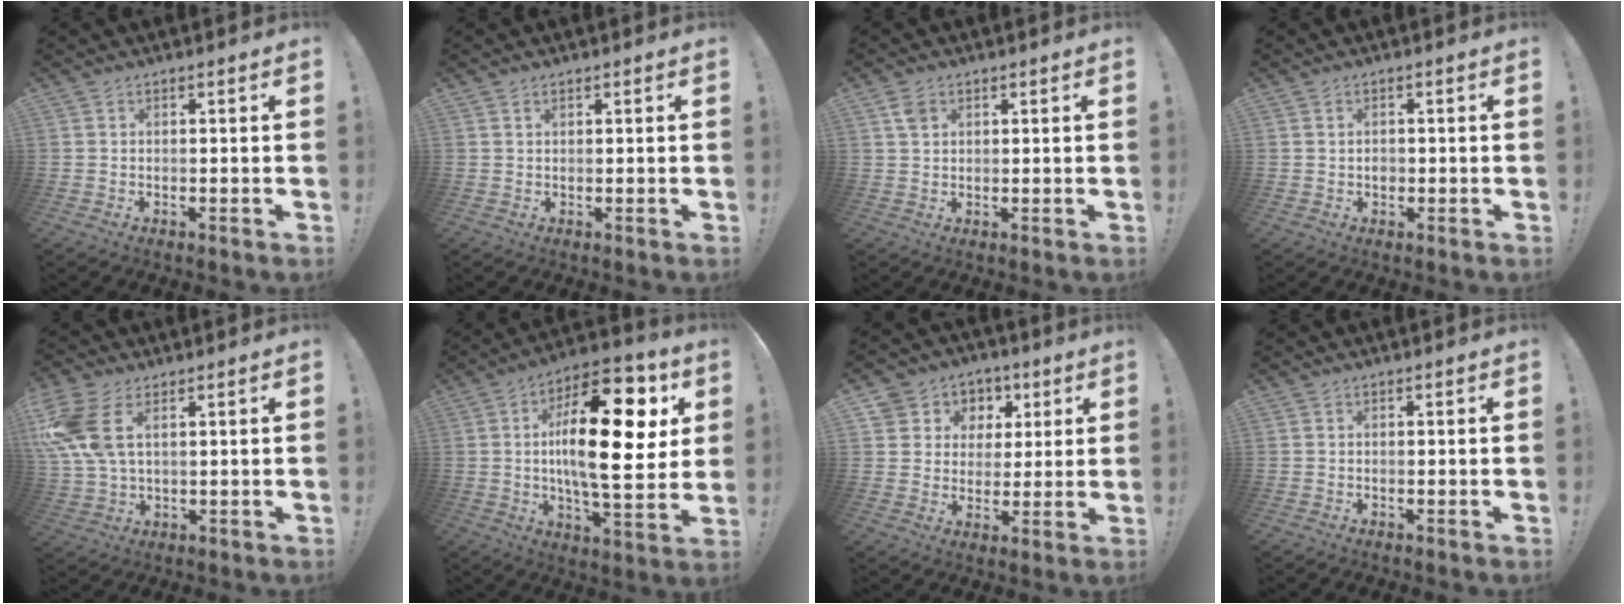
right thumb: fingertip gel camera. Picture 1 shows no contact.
{"total": 0.8, "force": [0.7, 0.3, 0.2], "torque": [0.003, -0.002, 0.012]}
{"total": 3.4, "force": [1.7, 2.2, 1.8], "torque": [-0.024, 0.000, 0.031]}
{"total": 1.5, "force": [-0.2, 1.3, 0.7], "torque": [-0.007, 0.001, -0.006]}
{"total": 11.9, "force": [4.2, 6.7, 8.8], "torque": [-0.178, -0.009, 0.082]}
{"total": 25.7, "force": [4.5, 10.2, 23.2], "torque": [-0.372, -0.023, 0.066]}
{"total": 8.6, "force": [2.6, 7.9, 1.9], "torque": [-0.028, -0.013, 0.055]}
{"total": 0.0}